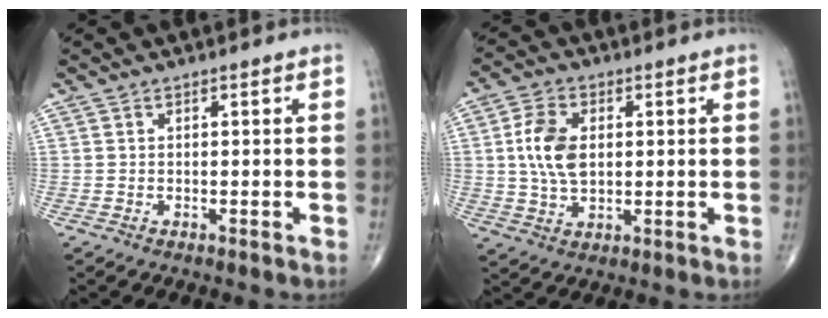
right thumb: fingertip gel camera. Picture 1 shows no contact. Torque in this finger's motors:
{"motor_torque": [0.79, 0.57, 0.98, 0.19, 0.33]}